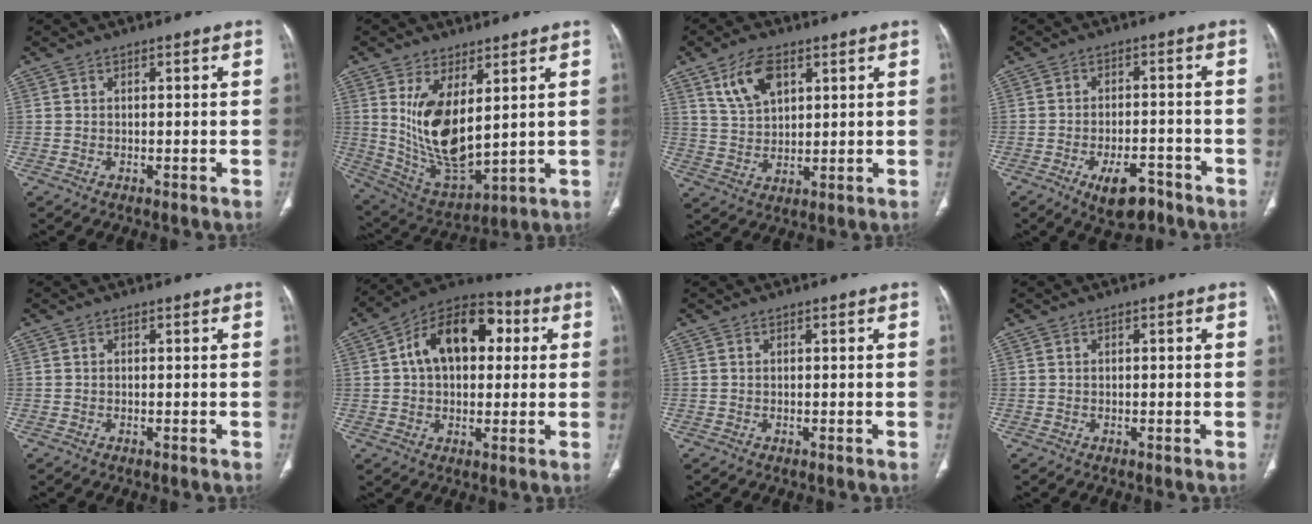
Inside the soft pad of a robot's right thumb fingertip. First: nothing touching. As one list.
[{"total": 14.4, "force": [3.7, 6.7, 12.2], "torque": [-0.222, -0.030, 0.097]}, {"total": 8.8, "force": [4.5, 4.8, 5.8], "torque": [-0.097, -0.016, 0.092]}, {"total": 7.7, "force": [-4.8, 3.6, 4.9], "torque": [-0.067, 0.023, -0.069]}, {"total": 0.0}, {"total": 16.7, "force": [3.6, 10.6, 12.4], "torque": [-0.163, 0.026, 0.049]}, {"total": 0.0}, {"total": 0.6, "force": [0.0, 0.2, 0.6], "torque": [-0.012, 0.001, 0.002]}]